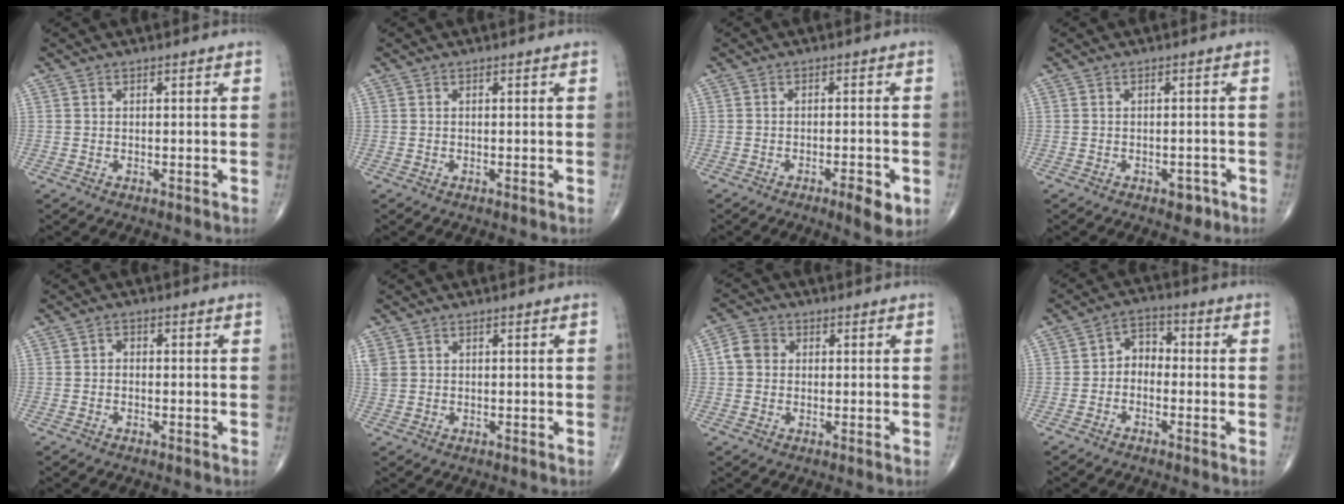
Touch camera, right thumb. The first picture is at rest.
{"total": 0.0}
{"total": 5.1, "force": [-2.3, 1.3, 4.3], "torque": [-0.064, 0.001, -0.032]}
{"total": 4.6, "force": [-2.6, 2.8, 2.6], "torque": [-0.012, 0.021, -0.028]}
{"total": 1.1, "force": [-0.3, 0.9, 0.6], "torque": [-0.001, 0.004, -0.009]}
{"total": 2.4, "force": [0.9, 1.9, 1.3], "torque": [-0.036, 0.007, 0.027]}
{"total": 4.4, "force": [0.4, 3.8, 2.1], "torque": [-0.031, 0.011, 0.001]}
{"total": 4.5, "force": [-1.0, 3.5, 2.8], "torque": [-0.025, 0.025, -0.034]}